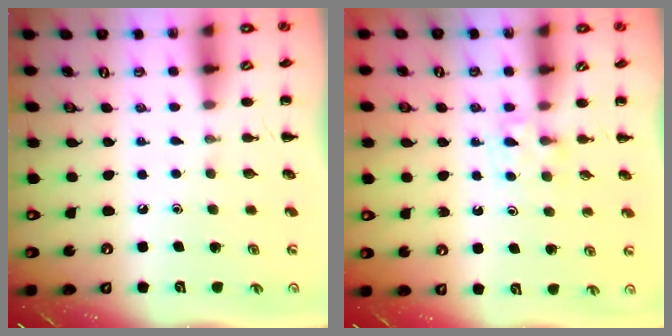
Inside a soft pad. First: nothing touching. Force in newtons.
{"total": 4.8, "press": 4.6, "slide": 1.4}